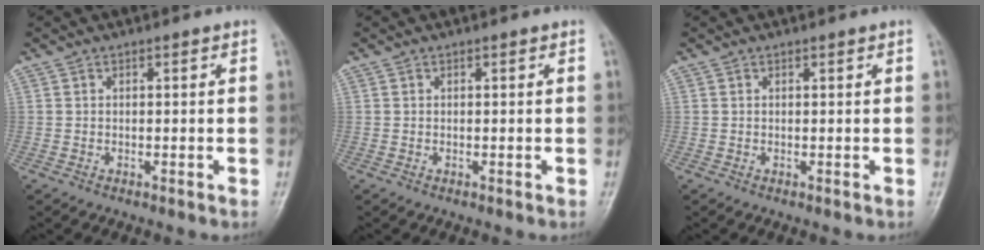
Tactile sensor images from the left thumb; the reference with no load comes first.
{"total": 0.0}
{"total": 0.0}